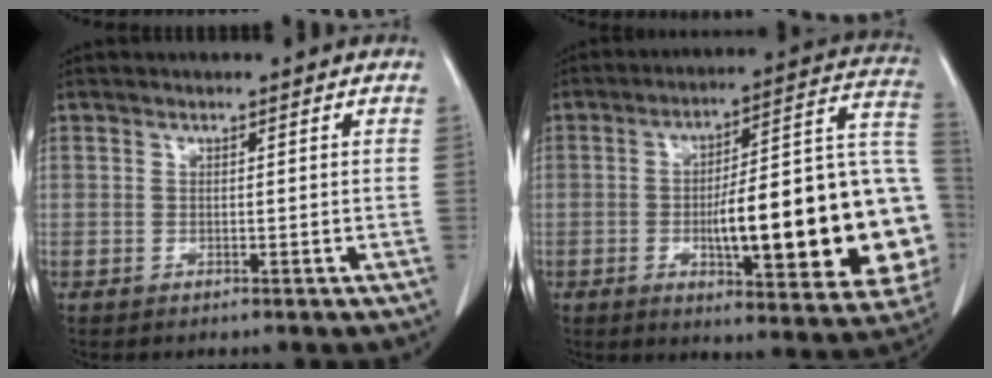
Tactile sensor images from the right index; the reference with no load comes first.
{"total": 27.0, "force": [-4.6, 5.3, 26.1], "torque": [-0.271, 0.023, -0.057]}